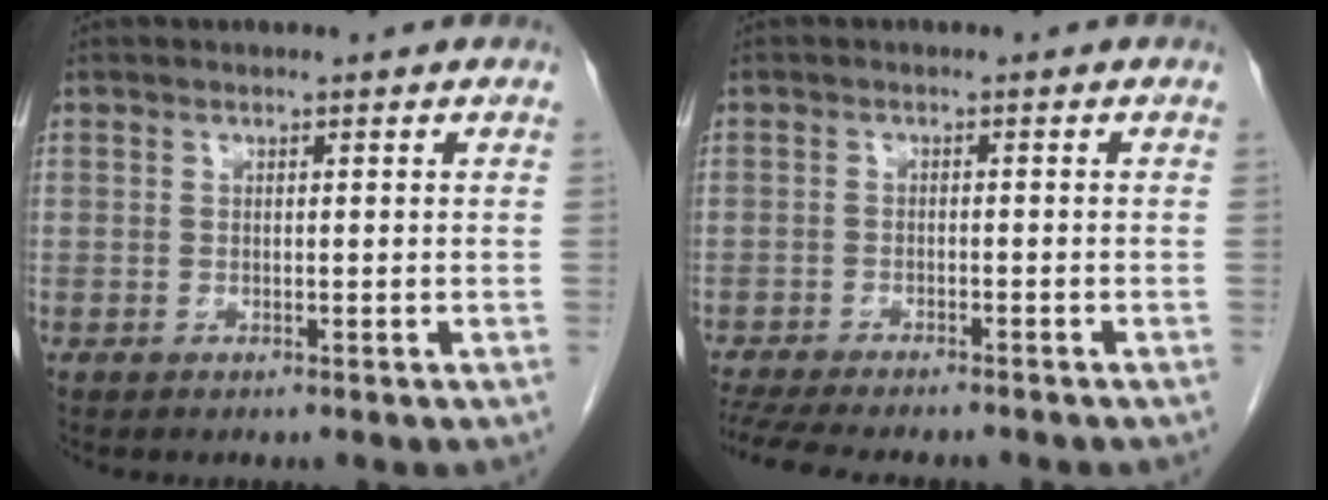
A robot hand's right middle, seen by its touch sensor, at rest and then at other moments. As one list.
[{"total": 13.2, "force": [-11.5, 2.8, 5.8], "torque": [-0.116, -0.016, -0.161]}]